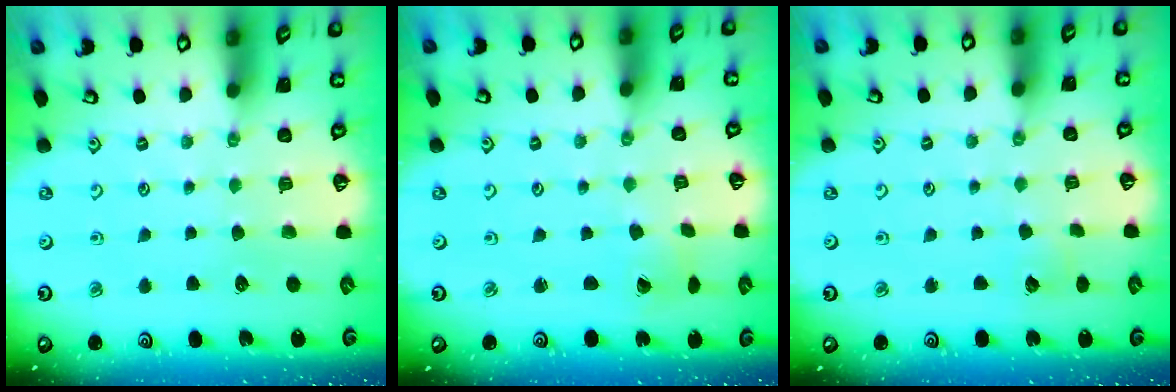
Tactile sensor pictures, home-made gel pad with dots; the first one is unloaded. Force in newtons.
{"total": 2.4, "press": 2.4, "slide": 0.3}
{"total": 2.8, "press": 2.8, "slide": 0.2}